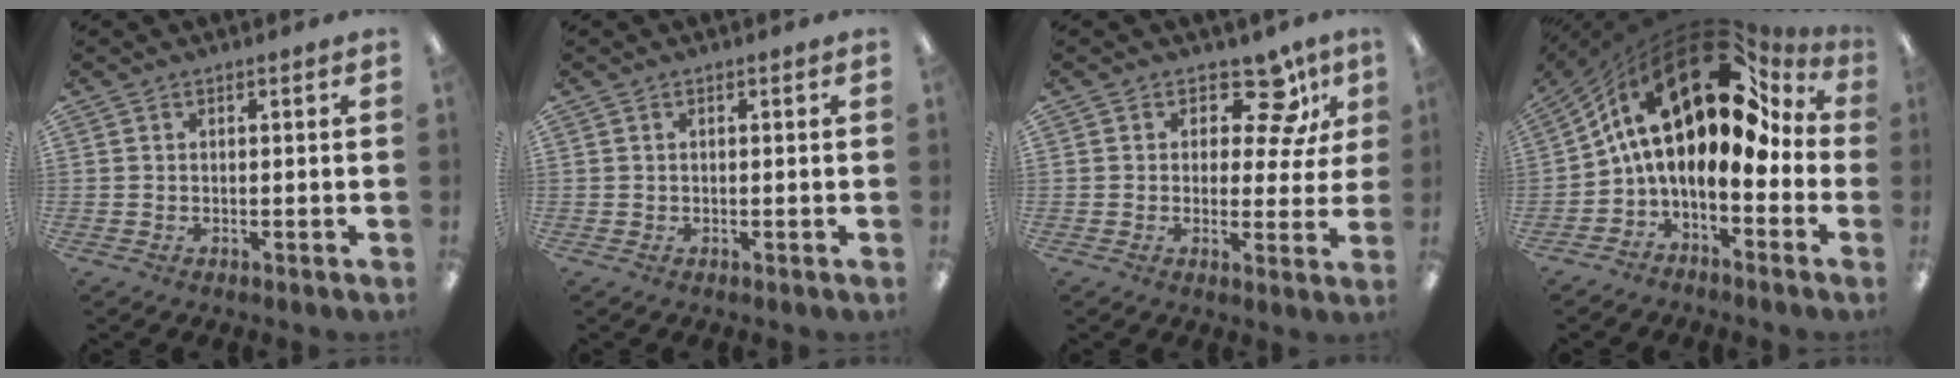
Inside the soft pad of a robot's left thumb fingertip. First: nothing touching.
{"total": 0.0}
{"total": 10.3, "force": [5.6, 5.8, 6.4], "torque": [-0.080, -0.034, 0.094]}
{"total": 23.7, "force": [8.5, 10.7, 19.4], "torque": [-0.334, -0.061, 0.137]}